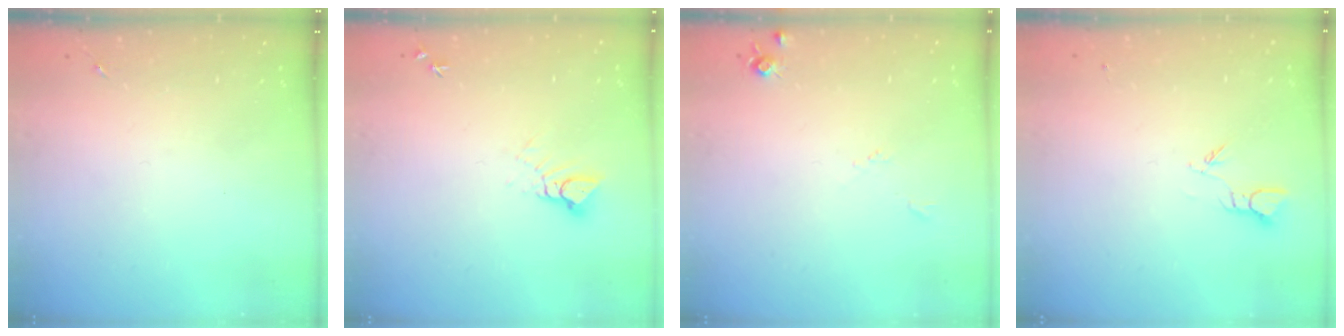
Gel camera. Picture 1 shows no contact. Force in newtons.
{"total": 4.0, "press": 3.9, "slide": 0.4}
{"total": 5.4, "press": 5.4, "slide": 0.6}
{"total": 2.7, "press": 2.7, "slide": 0.3}